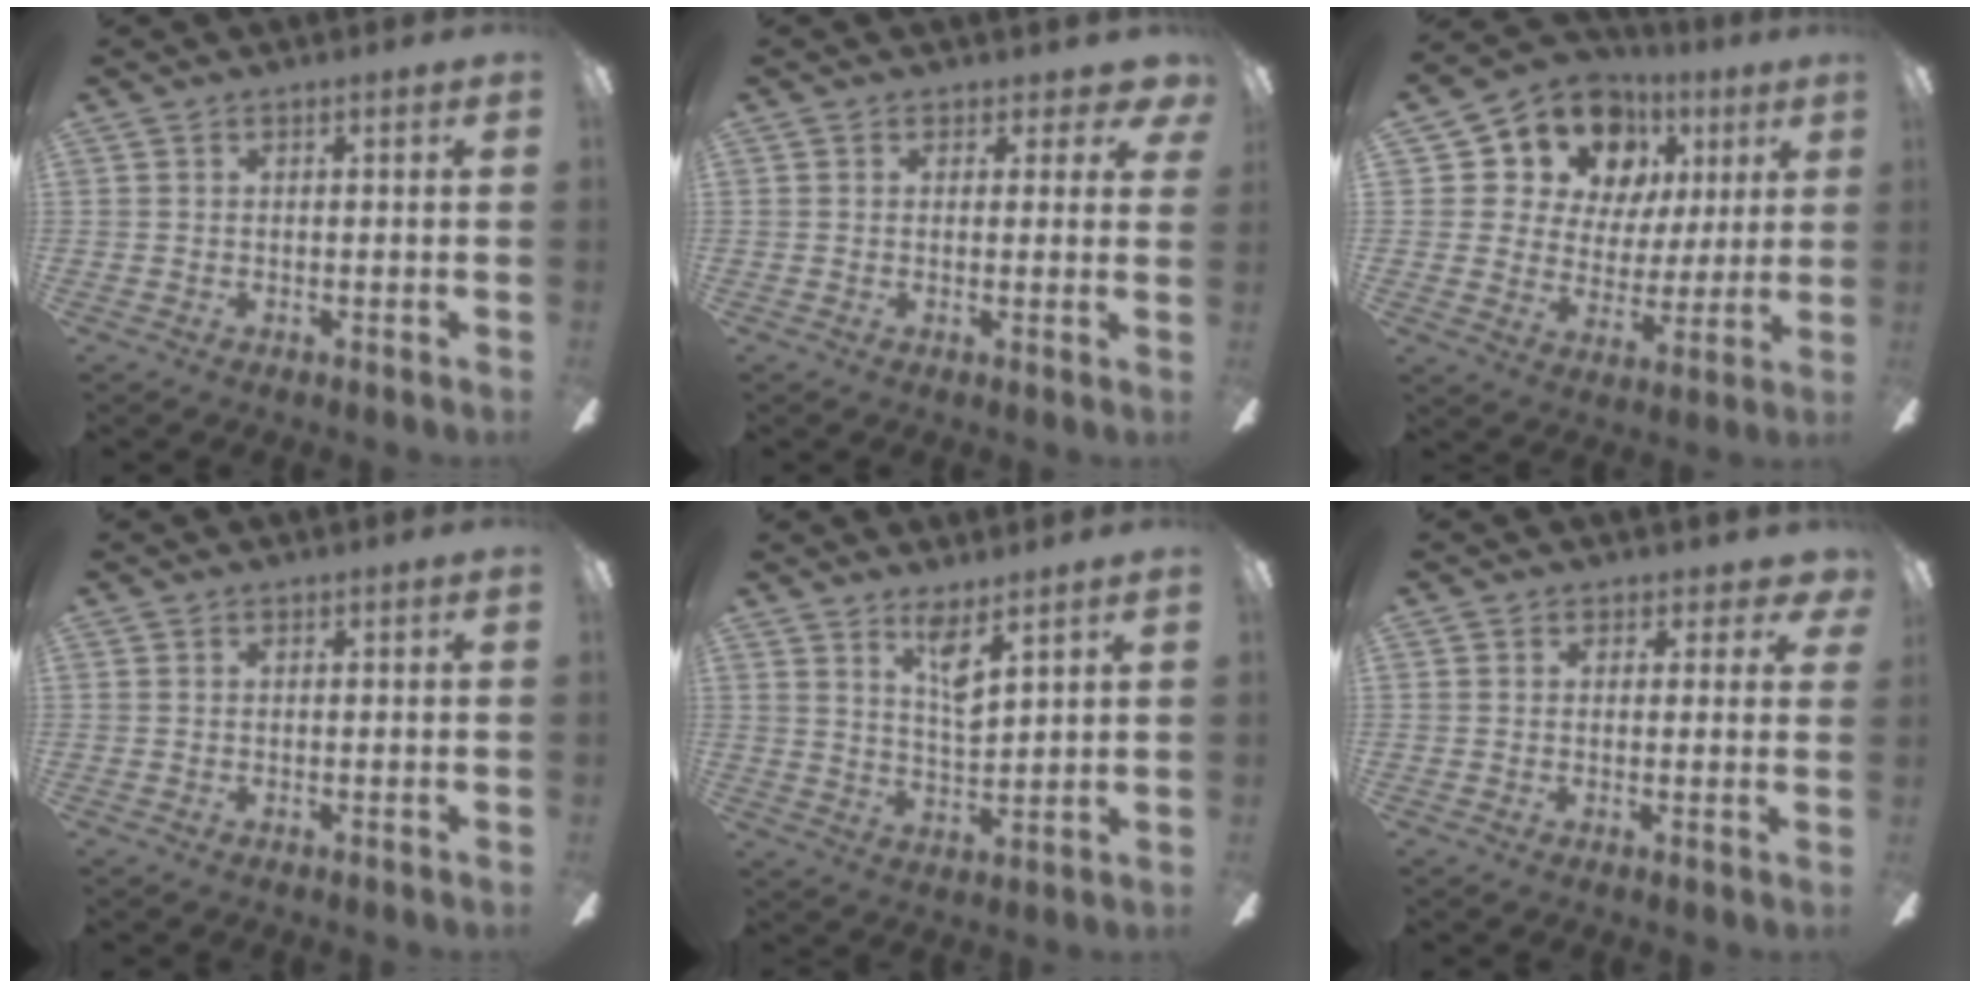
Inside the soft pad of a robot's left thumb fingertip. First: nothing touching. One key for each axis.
{"total": 2.9, "fx": 1.7, "fy": 2.0, "fz": 1.3, "tx": -0.004, "ty": -0.005, "tz": 0.028}
{"total": 13.9, "fx": 8.4, "fy": 10.1, "fz": 4.6, "tx": -0.094, "ty": -0.047, "tz": 0.159}
{"total": 0.0}
{"total": 6.5, "fx": 4.8, "fy": 1.3, "fz": 4.2, "tx": -0.073, "ty": -0.030, "tz": 0.078}
{"total": 2.3, "fx": 1.2, "fy": 1.7, "fz": 1.0, "tx": -0.003, "ty": 0.000, "tz": 0.021}